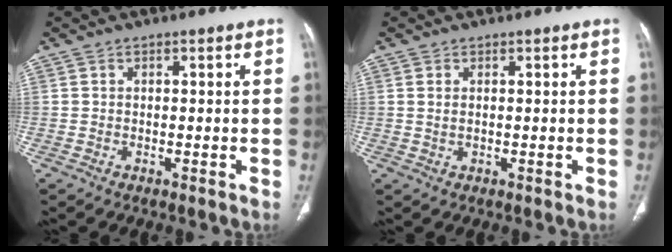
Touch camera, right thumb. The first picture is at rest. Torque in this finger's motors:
{"motor_torque": [-0.08, 0.21, -0.08, -0.11, 0.01]}